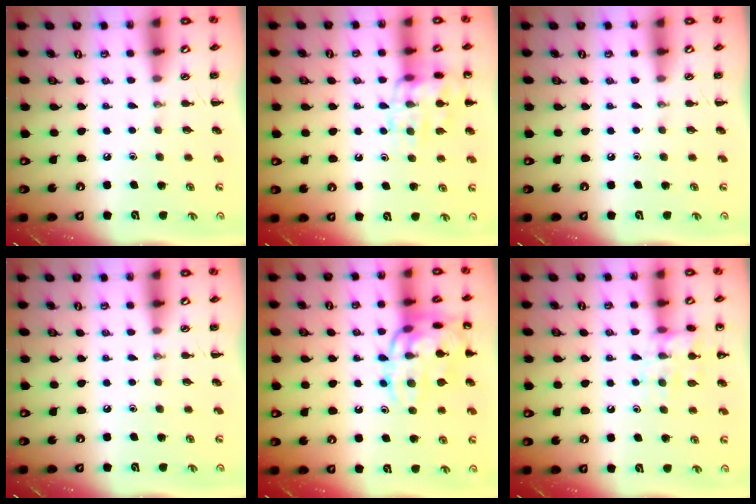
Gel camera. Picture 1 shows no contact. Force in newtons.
{"total": 14.4, "press": 14.4, "slide": 1.1}
{"total": 0.0}
{"total": 0.0}
{"total": 16.4, "press": 16.4, "slide": 0.5}
{"total": 12.6, "press": 12.5, "slide": 1.8}